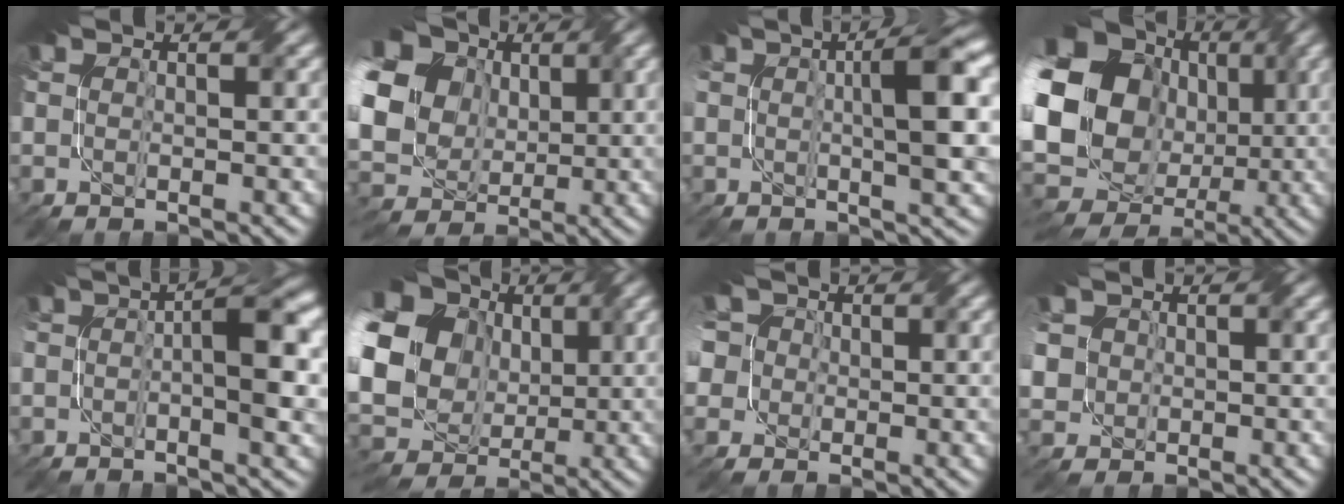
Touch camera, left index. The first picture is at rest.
{"total": 18.3, "force": [4.6, 15.5, 8.5], "torque": [-0.234, 0.032, 0.054]}
{"total": 6.5, "force": [1.0, 1.4, 6.2], "torque": [-0.083, 0.020, 0.009]}
{"total": 20.7, "force": [1.4, 17.4, 11.0], "torque": [-0.229, -0.002, -0.005]}
{"total": 5.4, "force": [-0.5, 1.3, 5.2], "torque": [-0.083, 0.013, -0.014]}
{"total": 21.2, "force": [3.8, 18.6, 9.6], "torque": [-0.249, 0.035, 0.019]}
{"total": 7.7, "force": [1.3, 6.9, 3.2], "torque": [-0.081, 0.044, -0.034]}
{"total": 5.5, "force": [1.2, 4.9, 2.0], "torque": [-0.057, 0.030, -0.005]}